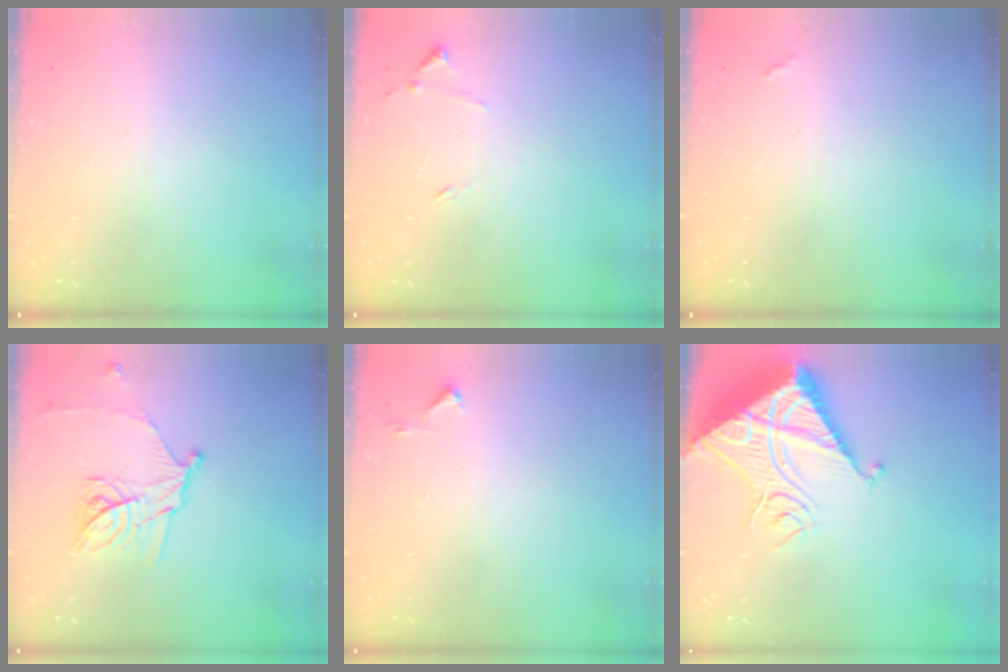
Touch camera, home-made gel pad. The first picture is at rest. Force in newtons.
{"total": 8.0, "press": 8.0, "slide": 0.7}
{"total": 2.8, "press": 2.8, "slide": 0.4}
{"total": 13.5, "press": 13.5, "slide": 0.1}
{"total": 3.1, "press": 3.0, "slide": 0.3}
{"total": 17.4, "press": 17.3, "slide": 2.1}